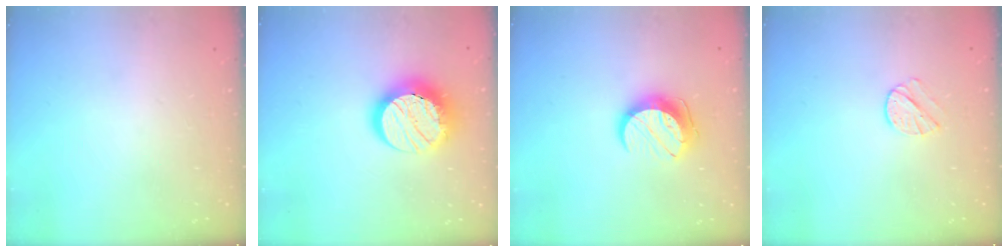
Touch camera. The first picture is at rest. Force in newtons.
{"total": 15.3, "press": 15.3, "slide": 1.1}
{"total": 10.5, "press": 10.5, "slide": 0.4}
{"total": 6.3, "press": 6.3, "slide": 0.8}